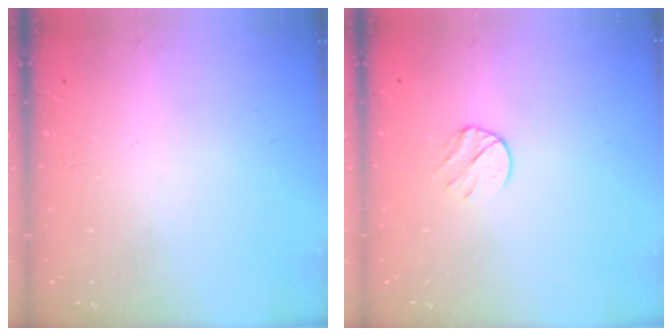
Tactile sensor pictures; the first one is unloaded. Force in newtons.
{"total": 6.9, "press": 6.9, "slide": 0.7}